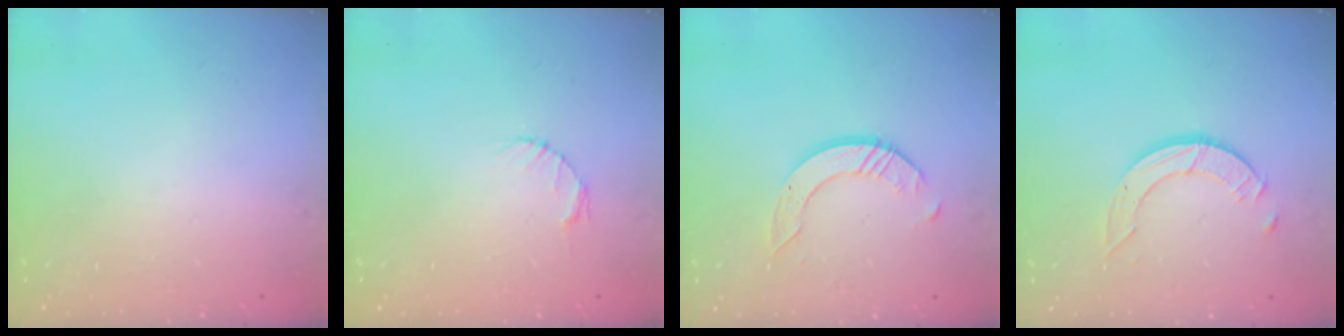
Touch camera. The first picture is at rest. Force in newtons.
{"total": 2.7, "press": 2.7, "slide": 0.4}
{"total": 5.3, "press": 5.3, "slide": 0.5}
{"total": 4.2, "press": 4.2, "slide": 0.2}